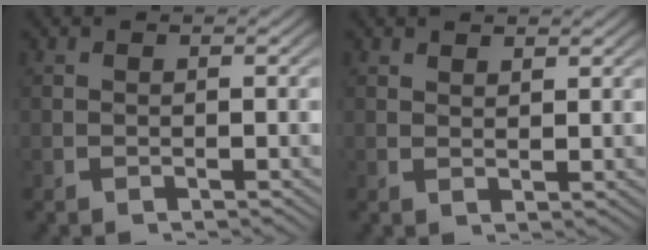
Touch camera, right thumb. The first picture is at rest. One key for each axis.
{"total": 1.4, "fx": 1.4, "fy": 0.0, "fz": 0.2, "tx": -0.003, "ty": -0.004, "tz": 0.032}